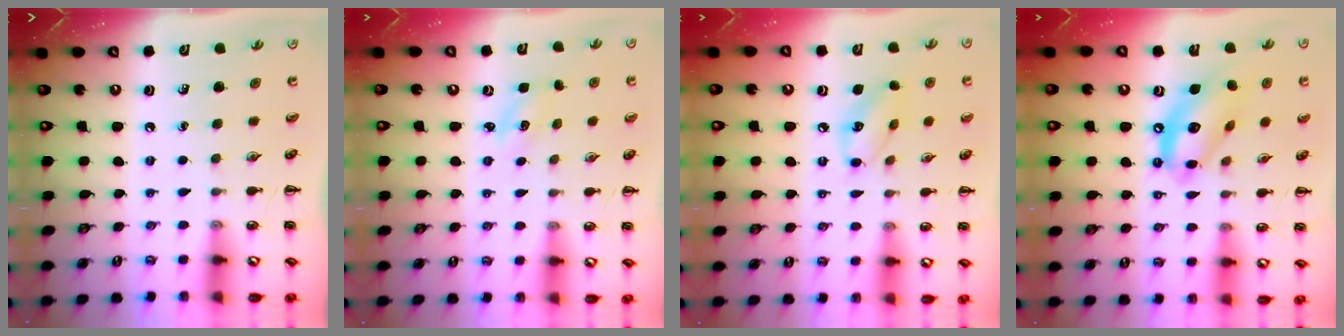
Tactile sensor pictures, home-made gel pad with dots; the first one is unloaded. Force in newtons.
{"total": 1.8, "press": 1.7, "slide": 0.5}
{"total": 7.9, "press": 7.9, "slide": 0.5}
{"total": 14.1, "press": 13.7, "slide": 3.5}